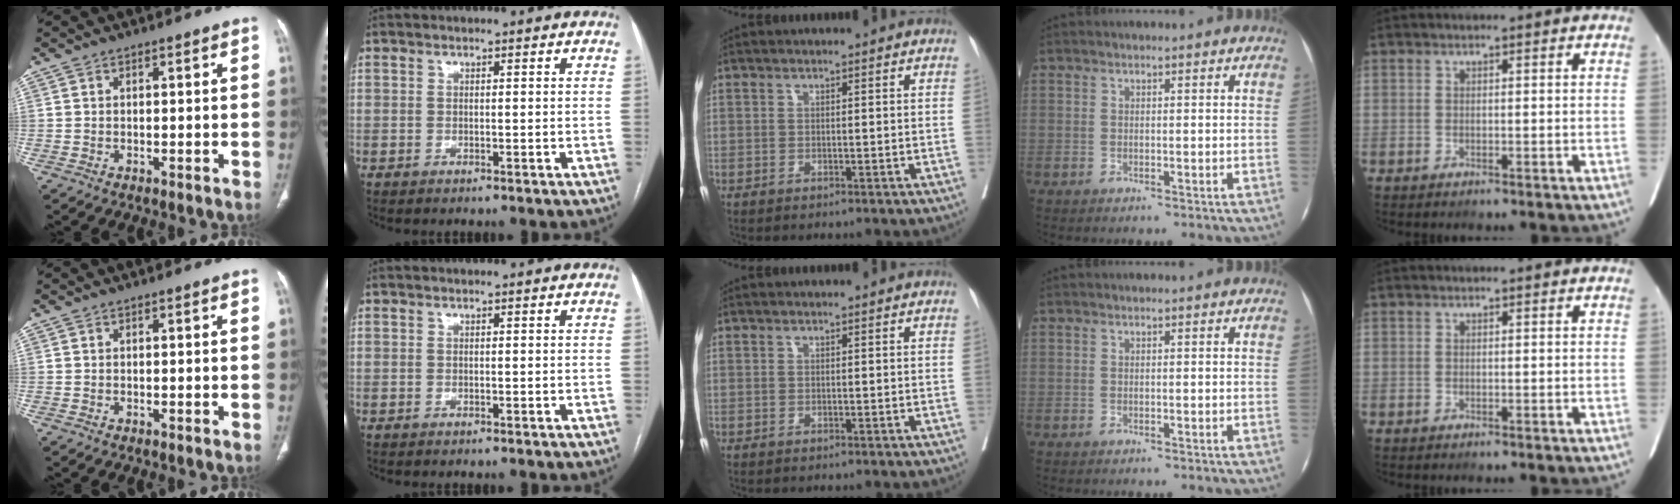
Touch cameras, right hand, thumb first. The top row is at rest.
{}